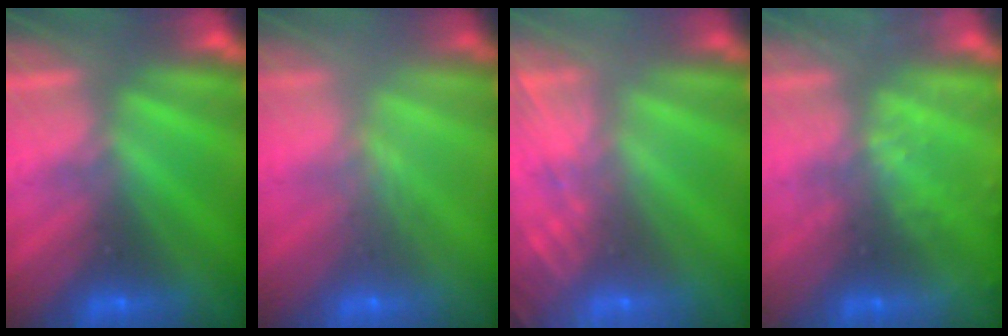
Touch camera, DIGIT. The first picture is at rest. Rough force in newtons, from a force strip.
{"total": 2.4}
{"total": 7.1}
{"total": 2.5}